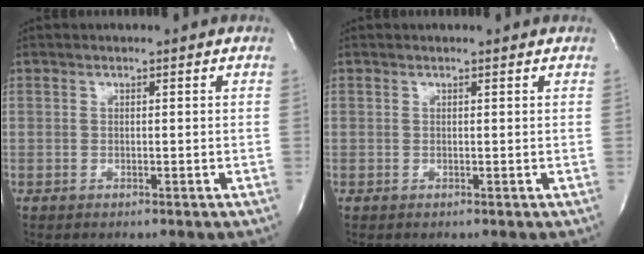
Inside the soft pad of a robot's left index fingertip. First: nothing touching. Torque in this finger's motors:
{"motor_torque": [0.15, -0.08, -0.09, -0.03]}